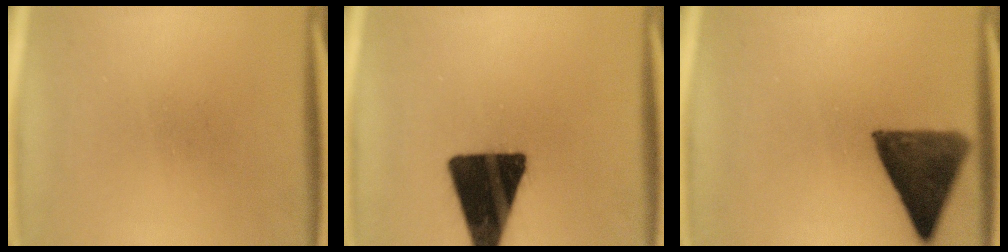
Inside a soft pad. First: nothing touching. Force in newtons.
{"total": 19.4}
{"total": 11.6}